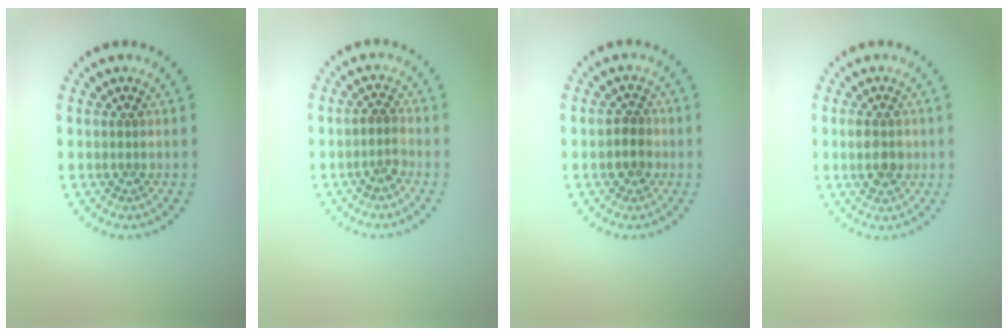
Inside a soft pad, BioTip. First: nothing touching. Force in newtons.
{"total": 1.5, "press": 1.3, "slide": 0.7}
{"total": 2.0, "press": 1.9, "slide": 0.8}
{"total": 2.5, "press": 2.5, "slide": 0.1}